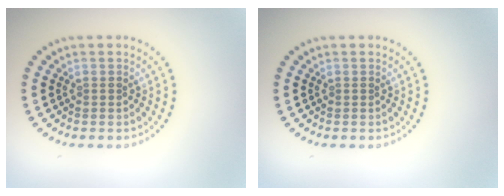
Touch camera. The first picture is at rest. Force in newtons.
{"total": 0.0}